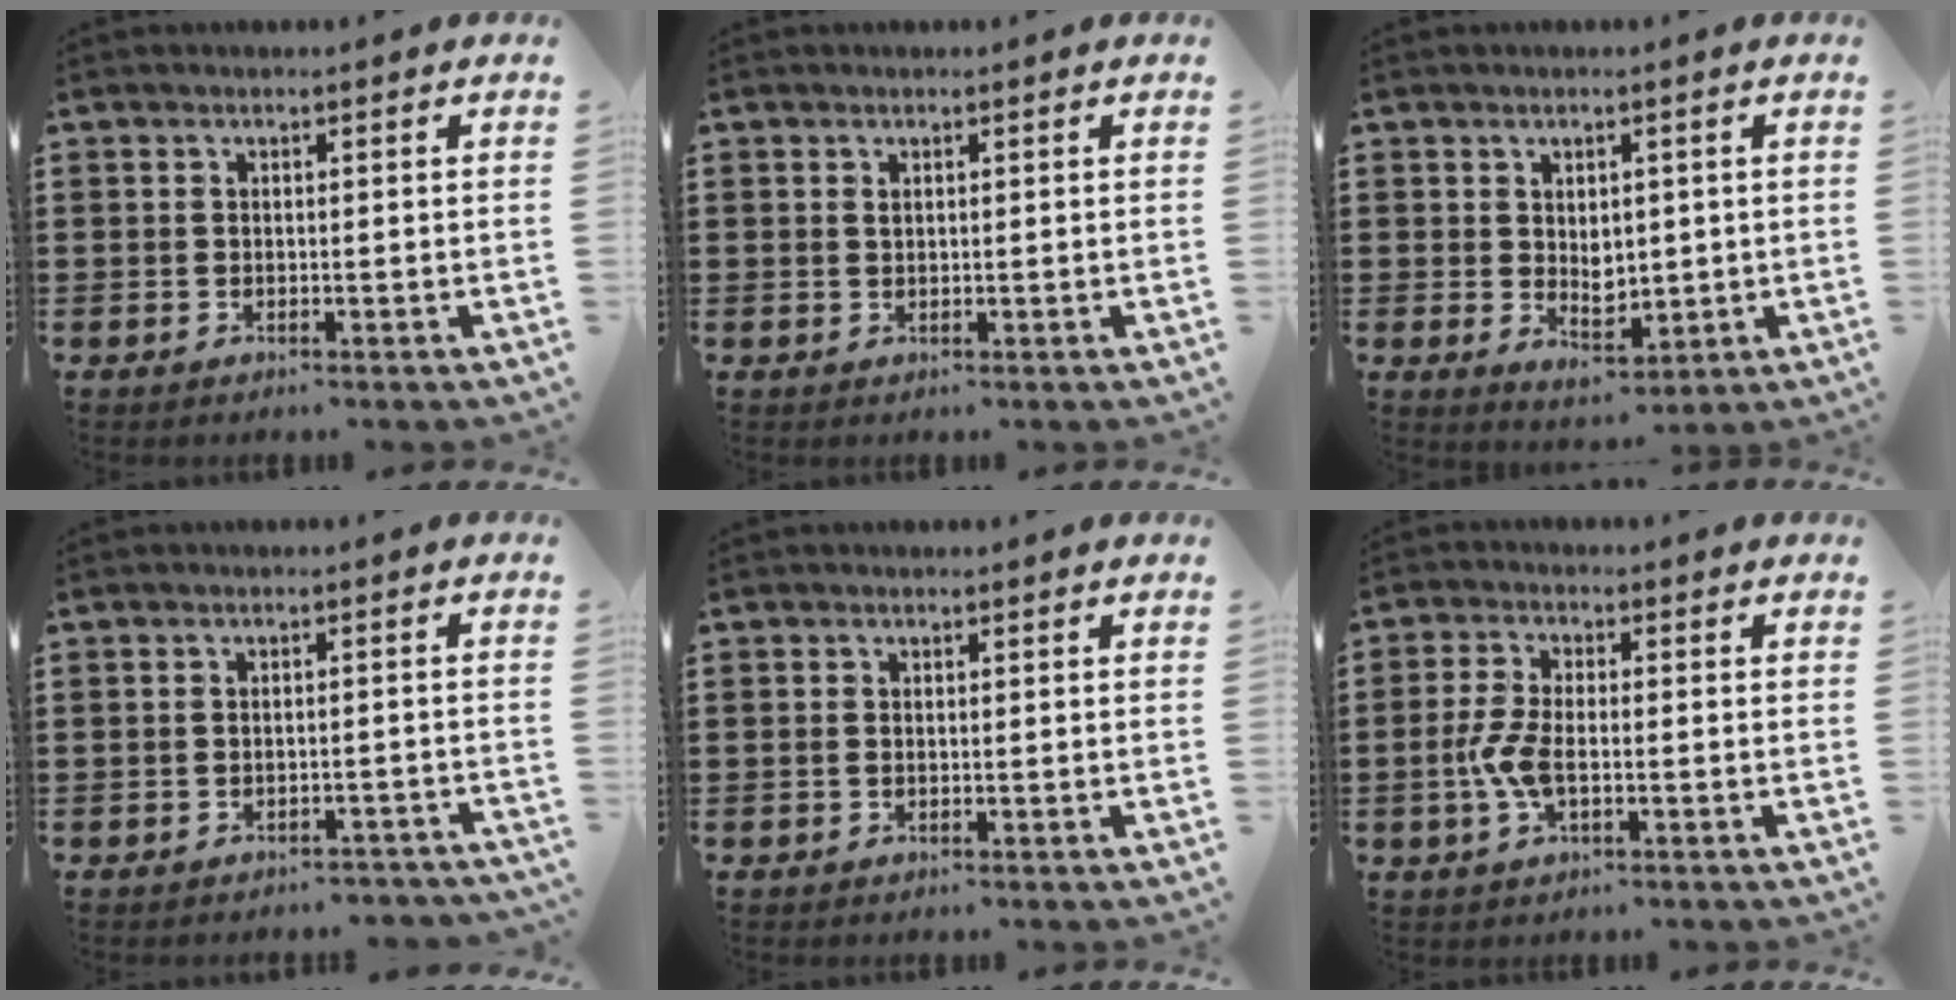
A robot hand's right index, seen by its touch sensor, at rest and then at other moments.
{"total": 0.6, "force": [0.3, 0.3, 0.4], "torque": [-0.010, 0.000, 0.006]}
{"total": 3.6, "force": [0.7, 2.7, 2.3], "torque": [-0.034, 0.003, 0.010]}
{"total": 2.0, "force": [-1.9, 0.3, 0.5], "torque": [-0.013, -0.001, -0.039]}
{"total": 0.0}
{"total": 5.2, "force": [-1.1, 2.4, 4.5], "torque": [-0.112, -0.006, -0.027]}